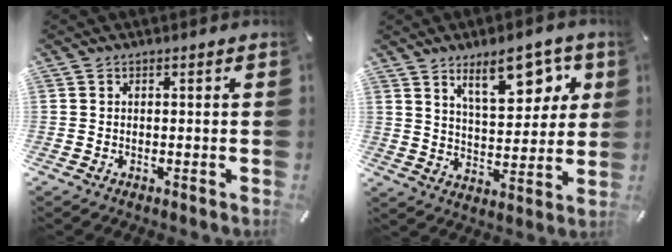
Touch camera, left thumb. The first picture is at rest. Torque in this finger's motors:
{"motor_torque": [2.02, 2.12, 1.43, -1.32, 0.41]}